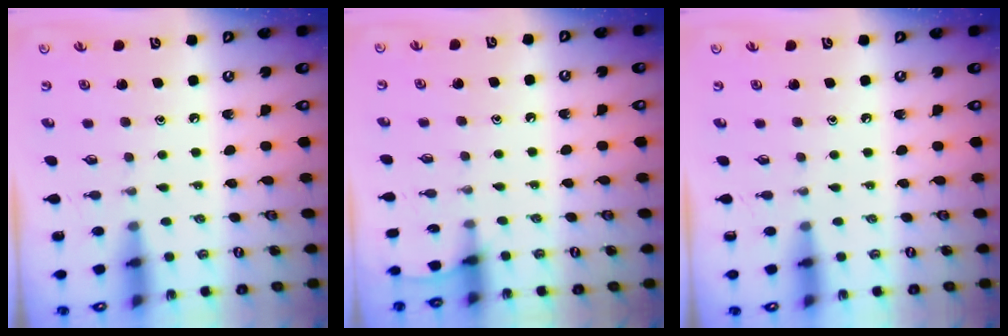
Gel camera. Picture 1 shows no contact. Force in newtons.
{"total": 3.6, "press": 3.6, "slide": 0.5}
{"total": 0.0}